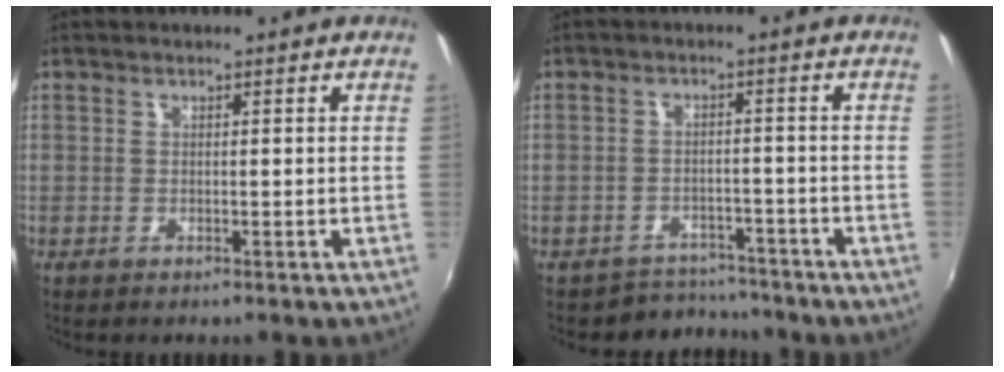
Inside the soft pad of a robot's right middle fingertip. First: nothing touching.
{"total": 5.4, "force": [-4.5, 2.8, -1.0], "torque": [0.009, 0.022, -0.068]}